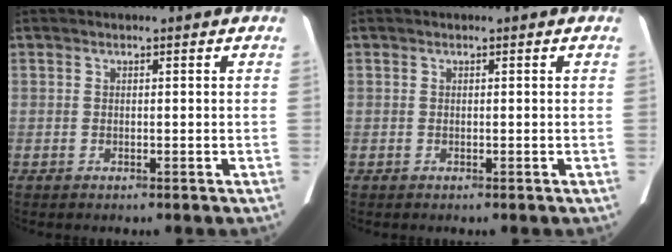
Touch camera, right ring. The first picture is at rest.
{"total": 0.0}